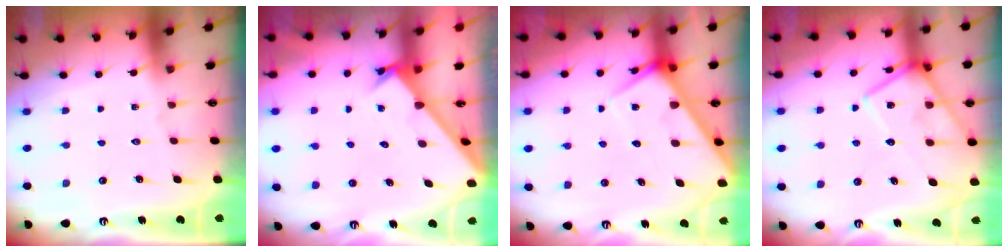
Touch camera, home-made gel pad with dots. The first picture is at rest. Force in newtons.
{"total": 1.4, "press": 1.4, "slide": 0.1}
{"total": 5.7, "press": 5.6, "slide": 0.6}
{"total": 13.8, "press": 13.8, "slide": 1.0}